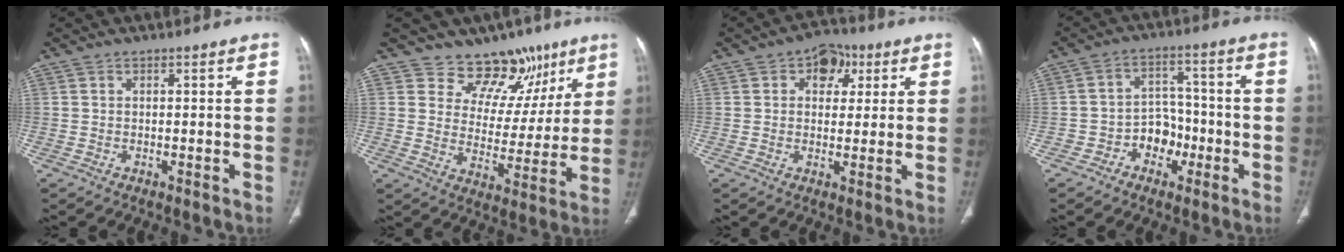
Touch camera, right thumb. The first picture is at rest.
{"total": 12.9, "force": [9.3, 7.9, 4.1], "torque": [-0.003, -0.055, 0.135]}
{"total": 7.0, "force": [2.8, 5.2, 3.8], "torque": [-0.012, -0.001, 0.032]}
{"total": 6.9, "force": [-2.9, 5.5, 3.0], "torque": [-0.005, 0.041, -0.049]}